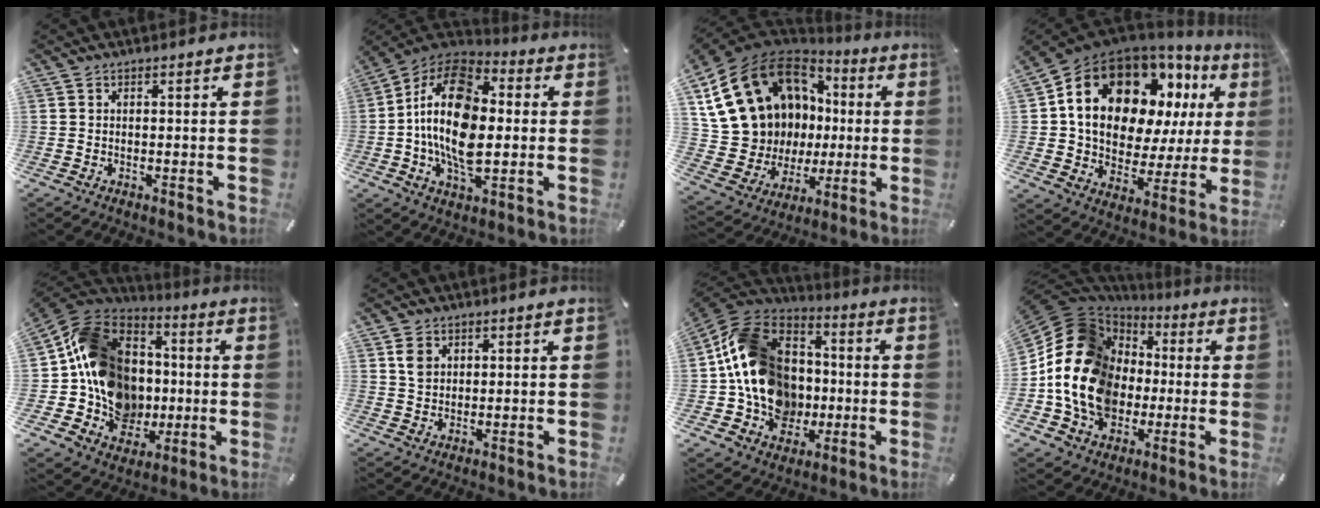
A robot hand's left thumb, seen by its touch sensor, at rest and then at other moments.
{"total": 19.0, "force": [-0.8, 11.7, 15.0], "torque": [-0.319, -0.001, -0.025]}
{"total": 19.8, "force": [6.0, 16.4, 9.4], "torque": [-0.214, -0.048, 0.146]}
{"total": 21.0, "force": [9.5, 13.8, 12.7], "torque": [-0.211, -0.066, 0.165]}
{"total": 18.4, "force": [0.3, 16.2, 8.8], "torque": [-0.170, -0.003, 0.026]}
{"total": 4.1, "force": [1.5, 3.4, 1.7], "torque": [-0.023, 0.000, 0.024]}
{"total": 19.8, "force": [-0.9, 16.8, 10.3], "torque": [-0.211, 0.009, -0.004]}
{"total": 19.7, "force": [-3.0, 16.7, 10.0], "torque": [-0.233, 0.010, -0.057]}